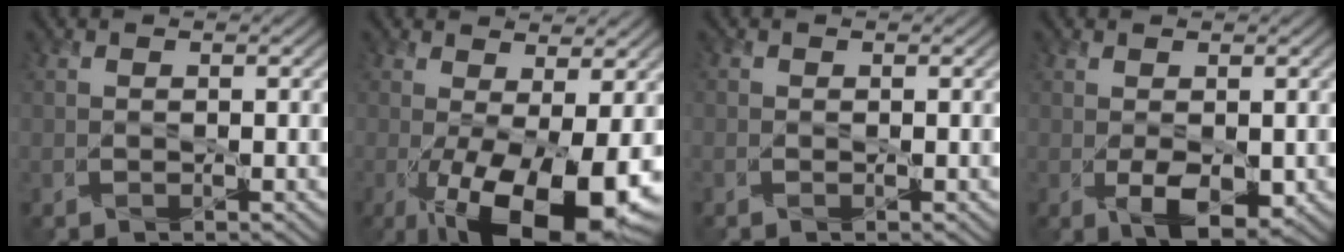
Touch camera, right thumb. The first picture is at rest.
{"total": 12.1, "force": [-3.4, 4.6, 10.7], "torque": [-0.186, -0.021, -0.042]}
{"total": 0.0}
{"total": 3.6, "force": [-0.4, 1.8, 3.1], "torque": [-0.057, -0.005, -0.002]}